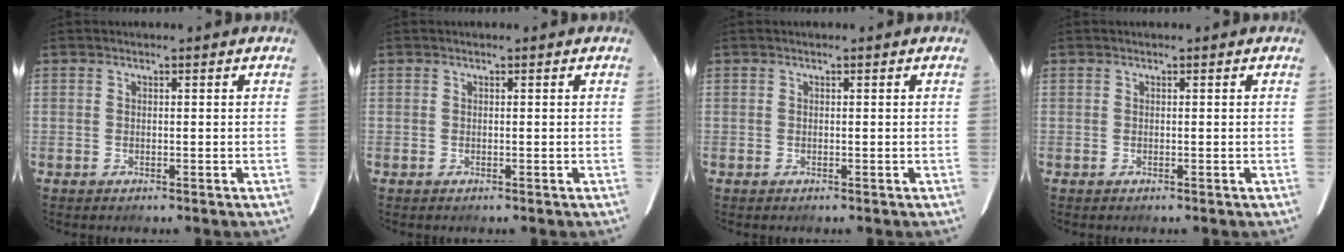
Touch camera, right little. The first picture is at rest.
{"total": 0.0}
{"total": 0.0}
{"total": 0.0}